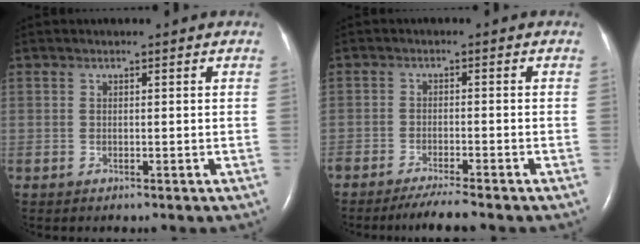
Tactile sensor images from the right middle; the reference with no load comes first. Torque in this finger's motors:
{"motor_torque": [0.21, -0.19, 0.02, 0.03]}